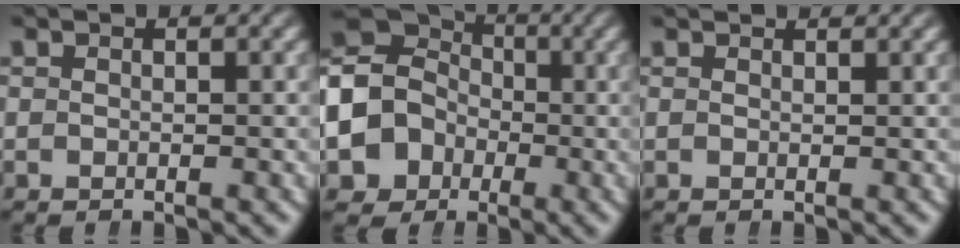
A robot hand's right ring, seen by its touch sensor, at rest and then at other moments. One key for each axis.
{"total": 13.0, "fx": -0.8, "fy": 11.7, "fz": 5.5, "tx": -0.151, "ty": -0.036, "tz": -0.017}
{"total": 1.3, "fx": 1.3, "fy": -0.4, "fz": 0.2, "tx": 0.009, "ty": 0.001, "tz": 0.019}